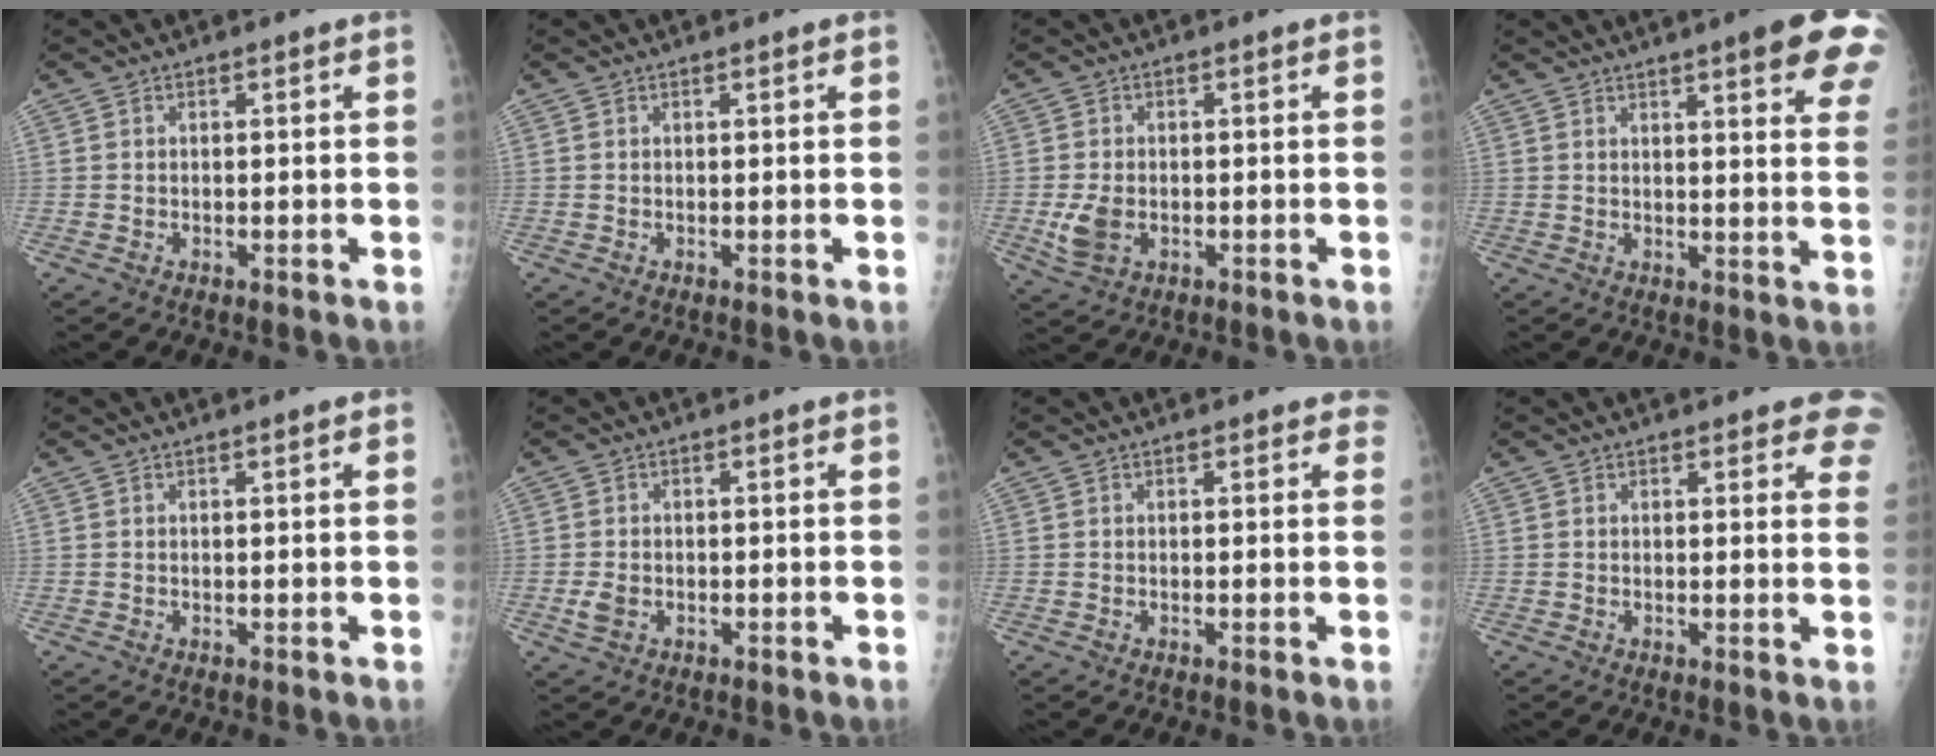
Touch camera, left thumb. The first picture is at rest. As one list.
[{"total": 0.0}, {"total": 4.7, "force": [-1.1, 3.2, 3.3], "torque": [-0.066, 0.000, -0.015]}, {"total": 14.4, "force": [8.6, 2.6, 11.2], "torque": [-0.117, -0.030, 0.092]}, {"total": 0.9, "force": [0.4, 0.1, 0.8], "torque": [-0.014, 0.002, 0.004]}, {"total": 2.4, "force": [-0.8, 1.7, 1.5], "torque": [-0.029, 0.003, -0.011]}, {"total": 1.6, "force": [1.2, 0.8, 0.6], "torque": [0.011, -0.002, 0.001]}, {"total": 6.1, "force": [4.8, 2.1, 3.2], "torque": [0.000, -0.016, 0.037]}]